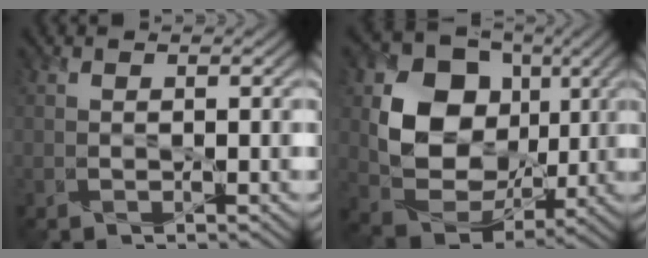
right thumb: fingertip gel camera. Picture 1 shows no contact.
{"total": 12.5, "force": [2.3, 10.2, 6.8], "torque": [-0.135, -0.003, 0.033]}